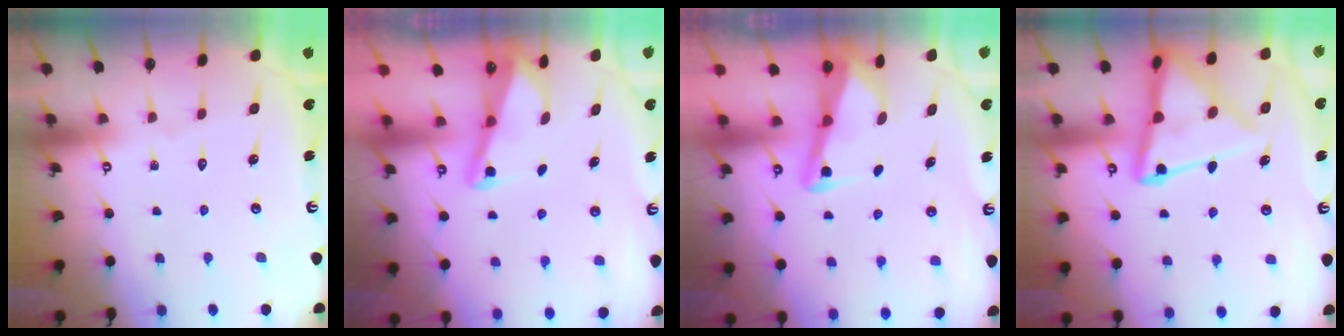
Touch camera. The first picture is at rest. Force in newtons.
{"total": 2.0, "press": 2.0, "slide": 0.4}
{"total": 3.0, "press": 3.0, "slide": 0.5}
{"total": 13.8, "press": 13.8, "slide": 1.2}